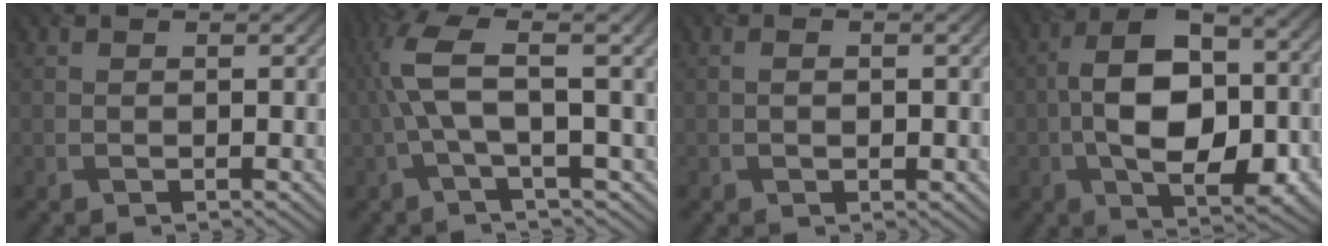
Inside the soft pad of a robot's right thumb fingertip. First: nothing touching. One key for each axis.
{"total": 10.2, "fx": 2.1, "fy": 2.0, "fz": 9.8, "tx": -0.197, "ty": 0.027, "tz": 0.038}
{"total": 1.5, "fx": 0.0, "fy": 0.7, "fz": 1.3, "tx": -0.022, "ty": -0.001, "tz": 0.005}
{"total": 17.0, "fx": -2.5, "fy": 8.5, "fz": 14.4, "tx": -0.243, "ty": -0.003, "tz": -0.035}